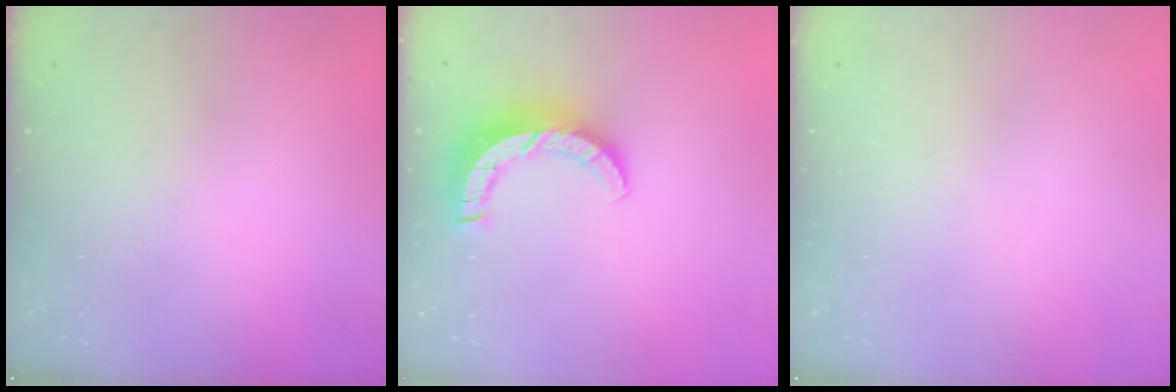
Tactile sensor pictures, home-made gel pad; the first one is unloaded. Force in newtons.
{"total": 9.4, "press": 9.4, "slide": 0.8}
{"total": 0.0}